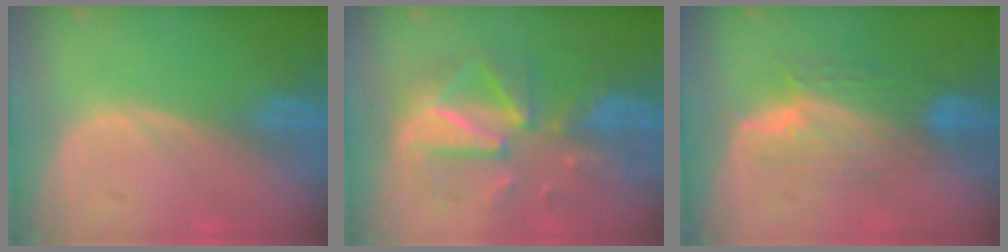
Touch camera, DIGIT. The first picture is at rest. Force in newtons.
{"total": 9.3, "press": 9.3, "slide": 0.5}
{"total": 7.5, "press": 7.1, "slide": 2.6}